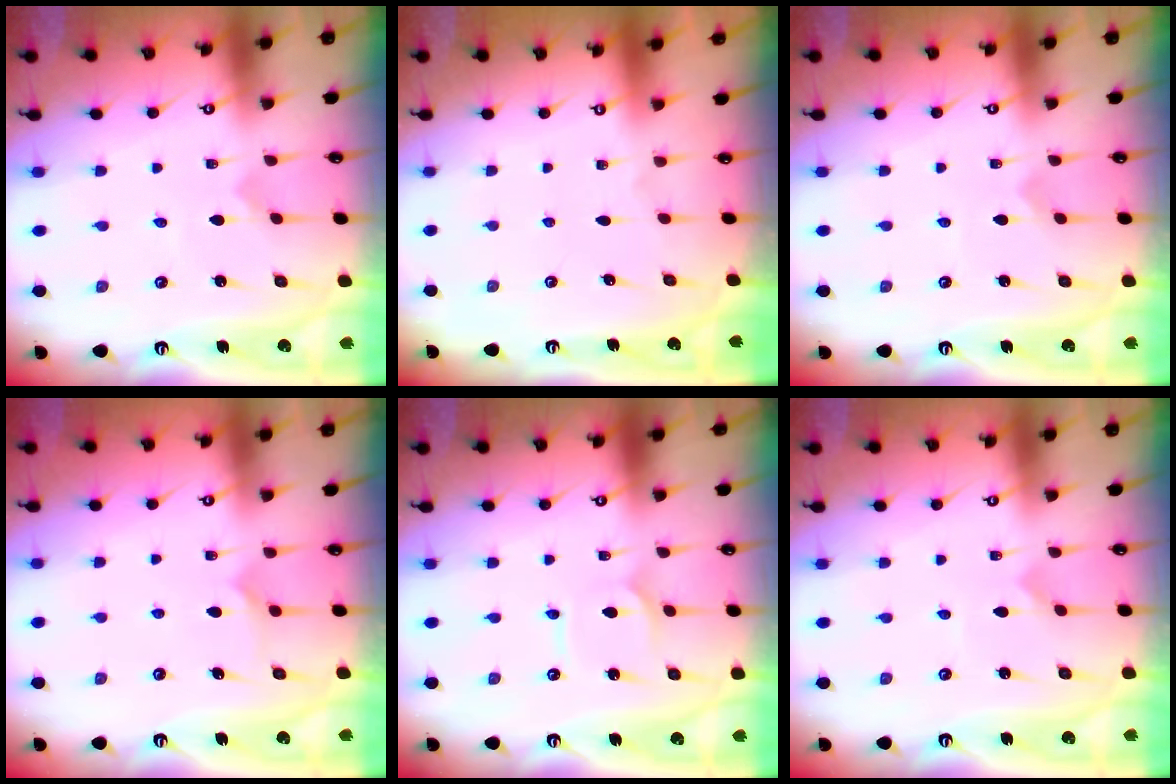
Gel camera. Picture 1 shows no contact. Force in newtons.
{"total": 0.0}
{"total": 0.0}
{"total": 5.1, "press": 5.1, "slide": 0.1}
{"total": 1.6, "press": 1.6, "slide": 0.0}
{"total": 0.0}